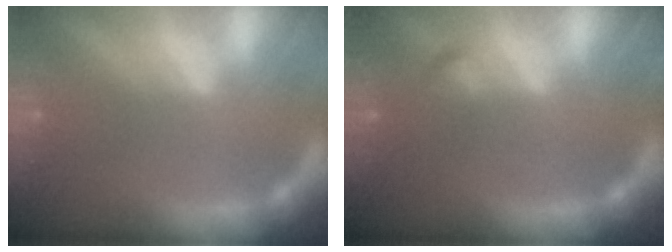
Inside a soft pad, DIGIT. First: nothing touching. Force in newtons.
{"total": 0.9}